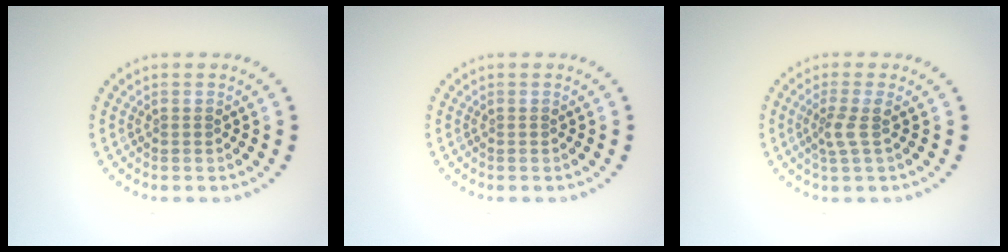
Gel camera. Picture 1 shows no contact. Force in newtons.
{"total": 0.0}
{"total": 1.9, "press": 1.4, "slide": 1.3}